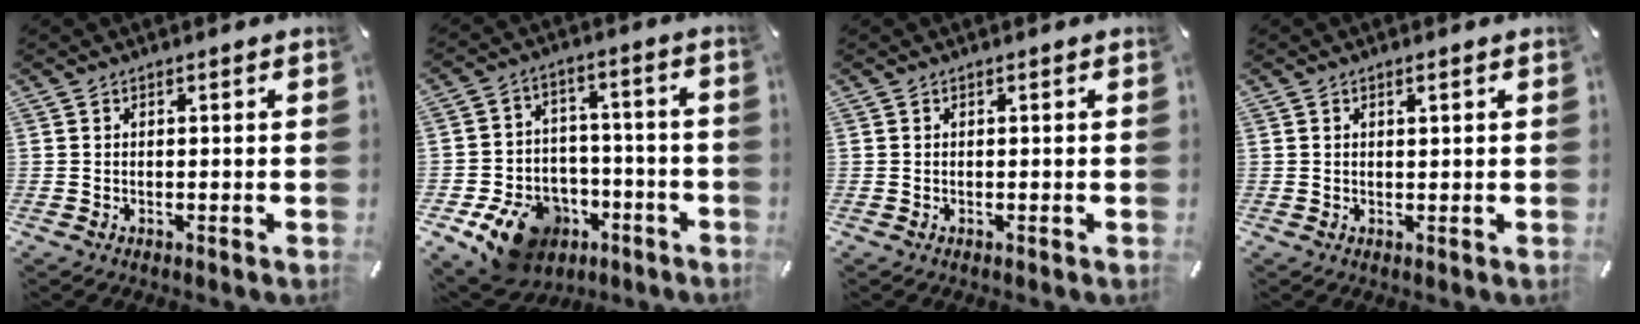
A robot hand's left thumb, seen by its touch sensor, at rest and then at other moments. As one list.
[{"total": 14.3, "force": [-8.1, 10.1, 6.1], "torque": [-0.090, 0.058, -0.129]}, {"total": 0.0}, {"total": 0.9, "force": [0.5, 0.2, 0.8], "torque": [-0.016, 0.000, 0.008]}]